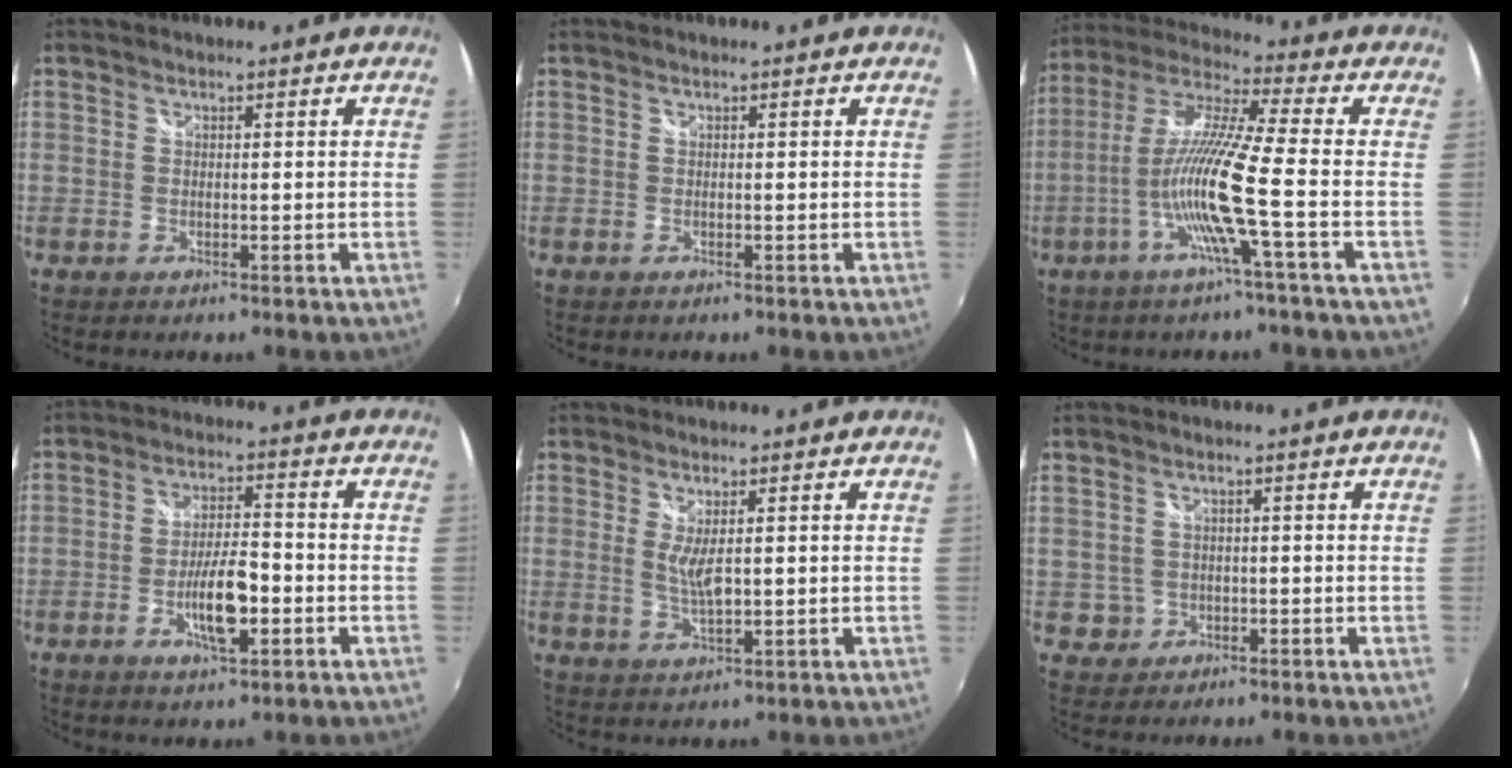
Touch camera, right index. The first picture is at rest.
{"total": 0.0}
{"total": 13.2, "force": [-4.7, -1.2, 12.2], "torque": [-0.229, -0.008, -0.092]}
{"total": 8.3, "force": [-2.9, 2.6, 7.3], "torque": [-0.139, -0.001, -0.048]}
{"total": 4.0, "force": [0.6, 0.9, 3.9], "torque": [-0.071, -0.011, 0.013]}
{"total": 3.0, "force": [-0.4, 2.9, 0.0], "torque": [-0.001, 0.010, -0.001]}